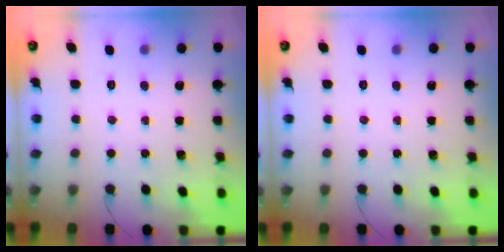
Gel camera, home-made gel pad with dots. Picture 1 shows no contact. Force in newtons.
{"total": 0.0}